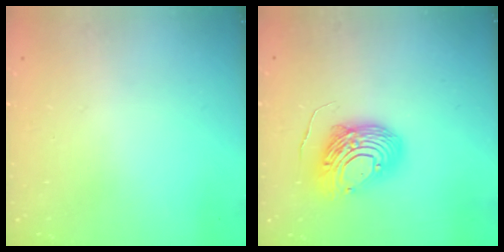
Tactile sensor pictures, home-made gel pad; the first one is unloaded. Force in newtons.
{"total": 12.7, "press": 12.6, "slide": 1.6}